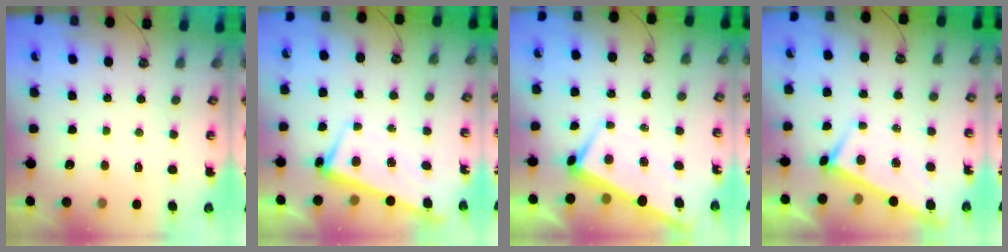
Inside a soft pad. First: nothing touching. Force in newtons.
{"total": 2.6, "press": 2.6, "slide": 0.5}
{"total": 2.8, "press": 2.7, "slide": 0.6}
{"total": 3.2, "press": 3.2, "slide": 0.3}